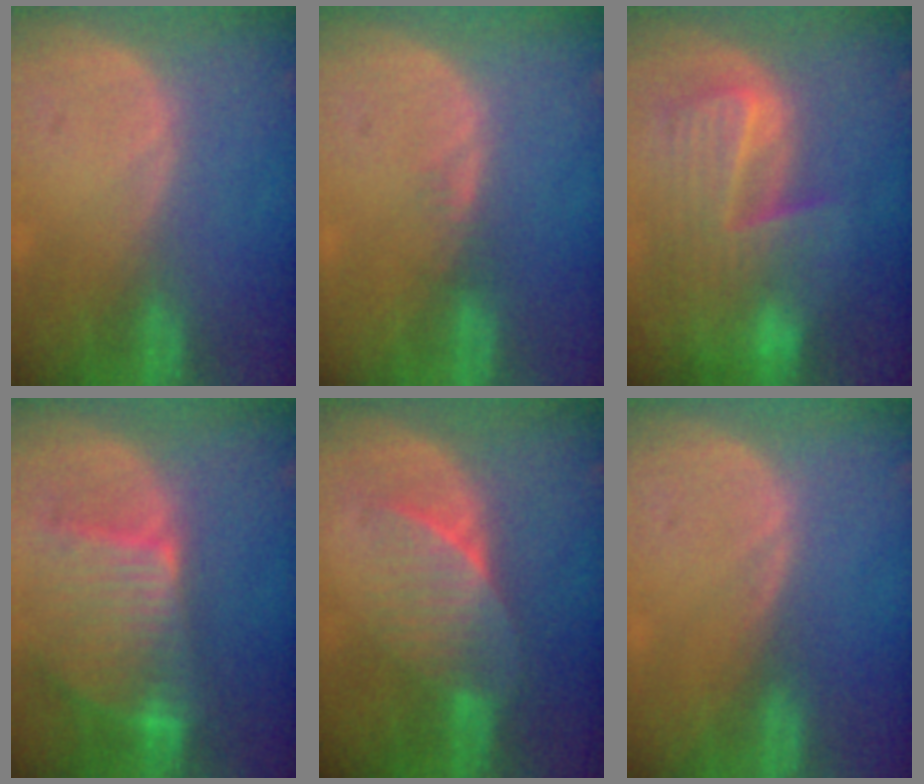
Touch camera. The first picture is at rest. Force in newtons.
{"total": 1.3, "press": 1.2, "slide": 0.2}
{"total": 10.0, "press": 8.7, "slide": 5.0}
{"total": 9.6, "press": 8.5, "slide": 4.6}
{"total": 6.8, "press": 6.4, "slide": 2.3}
{"total": 0.0}